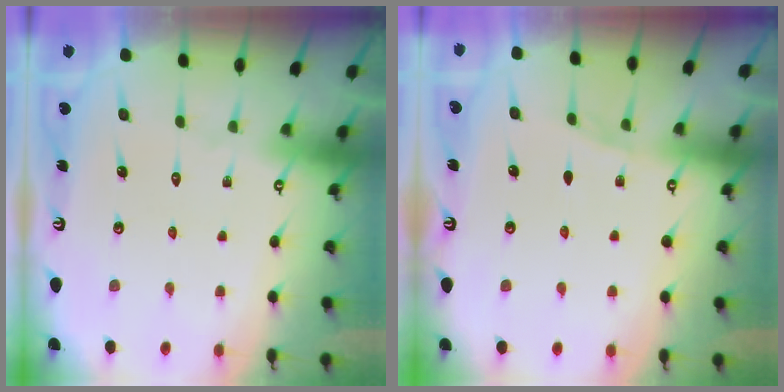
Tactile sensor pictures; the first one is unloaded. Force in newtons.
{"total": 5.0, "press": 4.2, "slide": 2.7}